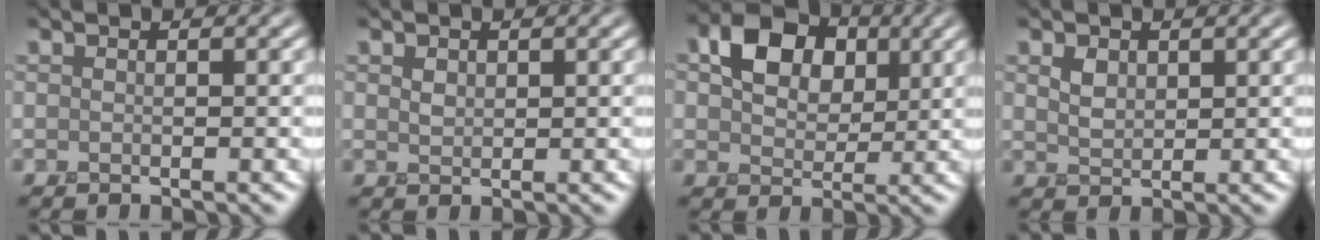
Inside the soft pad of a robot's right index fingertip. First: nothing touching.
{"total": 1.0, "force": [0.5, 0.8, 0.6], "torque": [-0.011, -0.003, 0.010]}
{"total": 6.6, "force": [1.8, 5.0, 4.0], "torque": [-0.084, -0.003, 0.017]}
{"total": 1.4, "force": [0.5, 1.0, 0.8], "torque": [-0.018, -0.005, 0.013]}